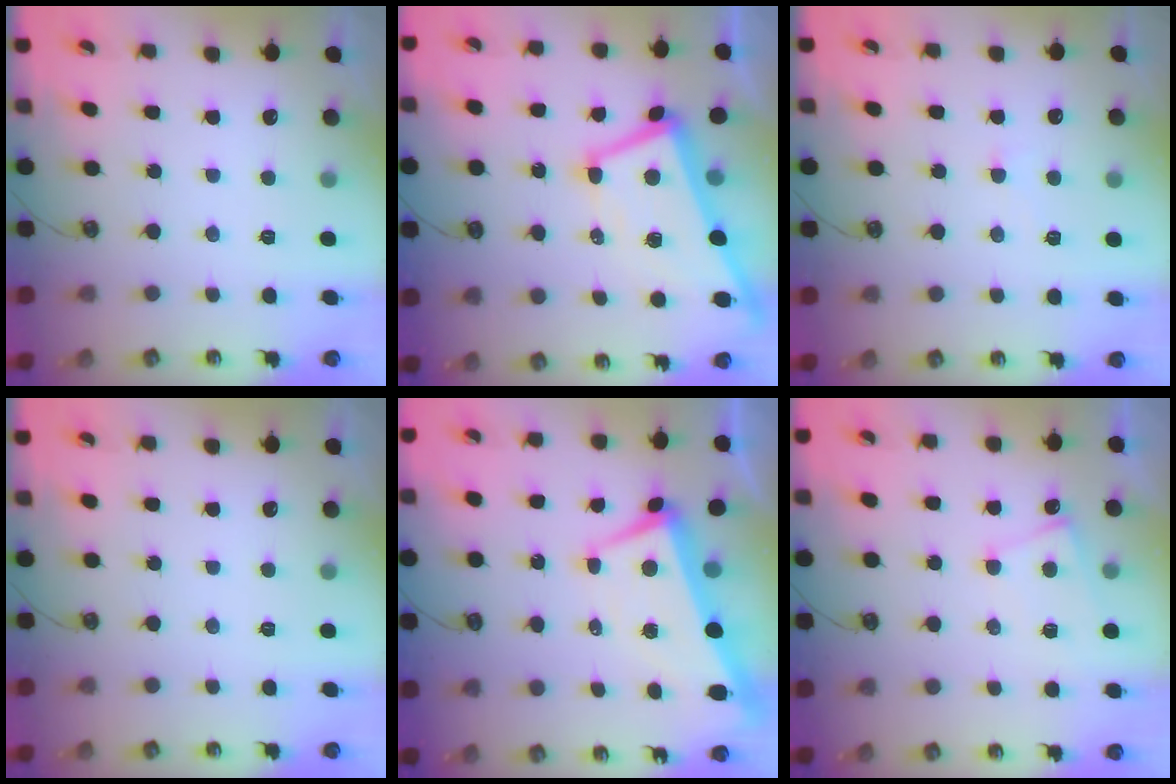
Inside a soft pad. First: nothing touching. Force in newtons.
{"total": 6.3, "press": 6.2, "slide": 1.2}
{"total": 0.0}
{"total": 0.0}
{"total": 2.0, "press": 1.6, "slide": 1.2}
{"total": 2.6, "press": 2.5, "slide": 0.5}